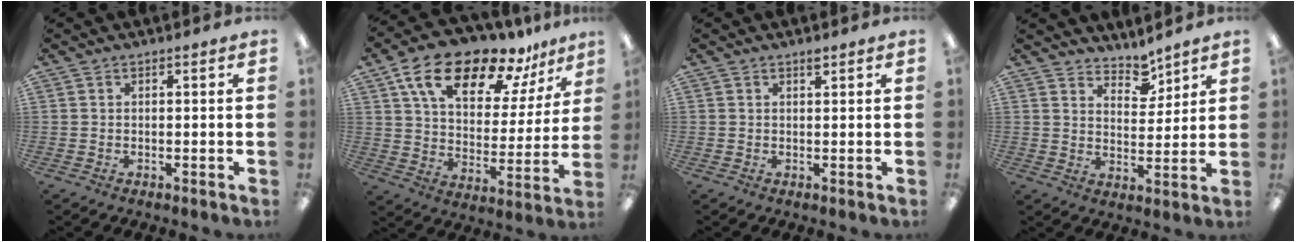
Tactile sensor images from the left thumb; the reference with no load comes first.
{"total": 19.1, "force": [13.7, 8.3, 10.4], "torque": [-0.184, -0.077, 0.237]}
{"total": 1.2, "force": [1.0, 0.3, 0.7], "torque": [-0.007, -0.003, 0.016]}
{"total": 6.5, "force": [5.7, 2.6, 1.4], "torque": [-0.005, -0.044, 0.102]}